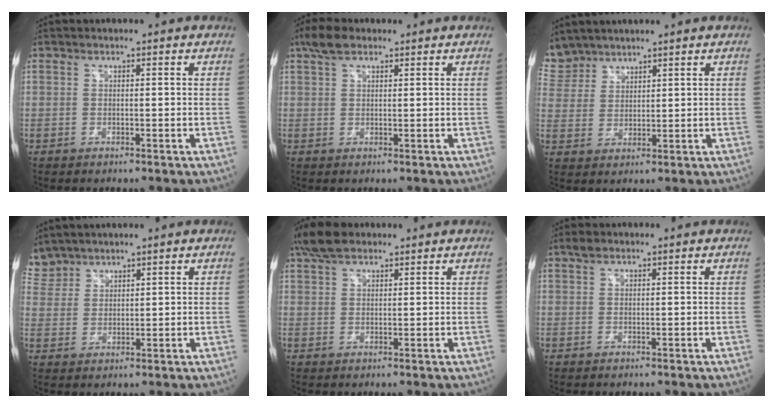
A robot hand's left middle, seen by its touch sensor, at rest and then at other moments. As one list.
[{"total": 3.9, "force": [2.7, 1.6, 2.3], "torque": [-0.057, 0.017, 0.054]}, {"total": 6.1, "force": [5.6, 2.4, -0.1], "torque": [-0.004, 0.012, 0.123]}, {"total": 5.1, "force": [4.7, 2.0, -0.1], "torque": [-0.007, 0.013, 0.106]}, {"total": 5.4, "force": [4.2, 2.1, 2.7], "torque": [-0.066, 0.022, 0.083]}, {"total": 1.1, "force": [0.8, 0.5, 0.5], "torque": [-0.016, 0.010, 0.016]}]